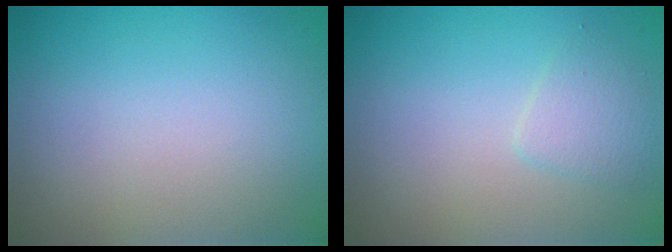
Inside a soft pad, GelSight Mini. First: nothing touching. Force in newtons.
{"total": 1.6, "press": 1.6, "slide": 0.1}